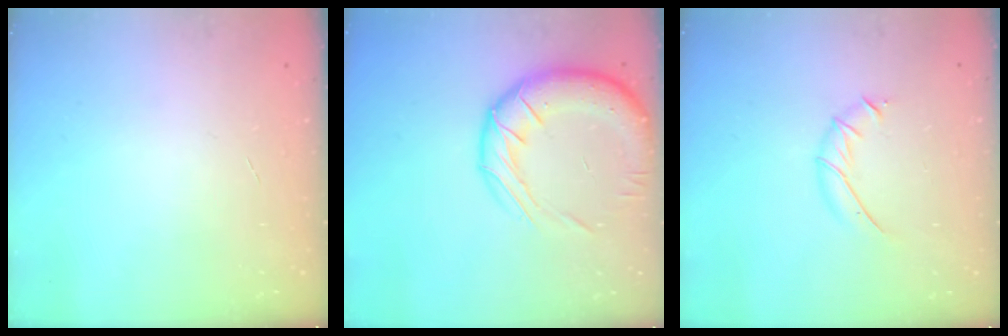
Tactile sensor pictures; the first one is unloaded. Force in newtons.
{"total": 18.2, "press": 17.8, "slide": 3.6}
{"total": 7.1, "press": 7.0, "slide": 0.6}